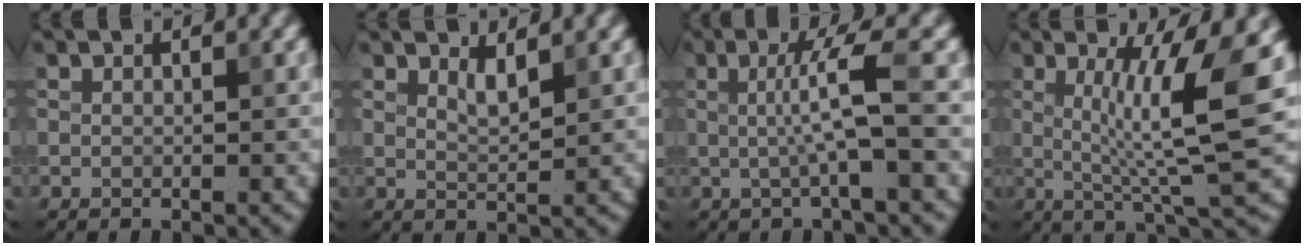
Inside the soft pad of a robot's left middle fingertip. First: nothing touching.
{"total": 1.3, "force": [0.9, 0.1, 0.9], "torque": [-0.022, -0.001, 0.022]}
{"total": 3.7, "force": [-0.1, 0.0, 3.7], "torque": [-0.072, 0.005, -0.001]}
{"total": 7.6, "force": [1.2, 0.9, 7.5], "torque": [-0.126, -0.007, 0.026]}